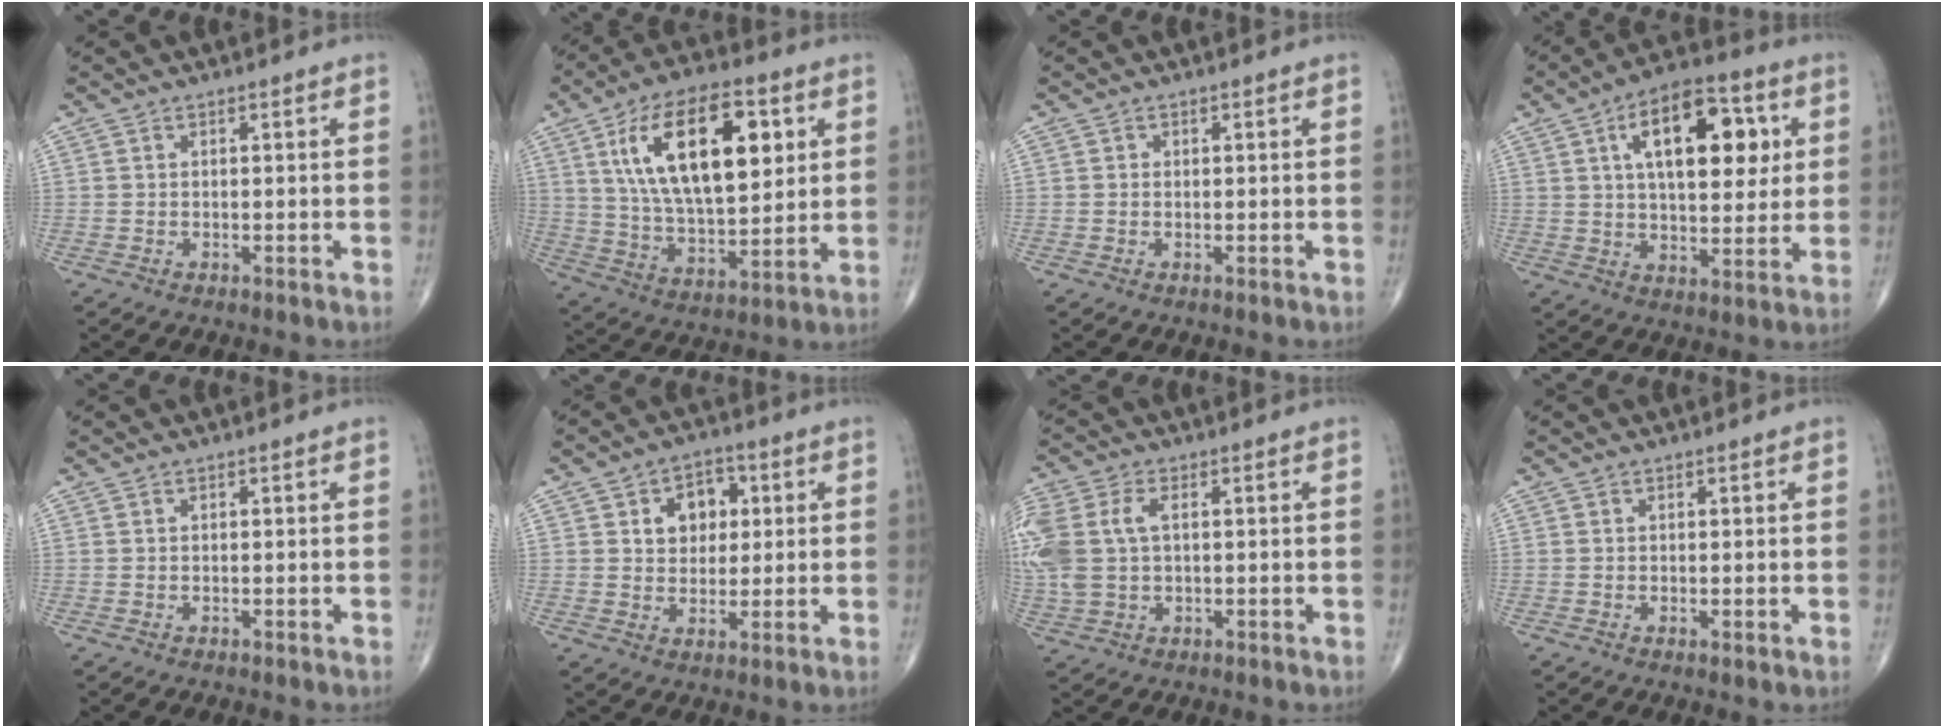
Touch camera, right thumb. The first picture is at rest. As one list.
[{"total": 22.0, "force": [7.1, 10.2, 18.1], "torque": [-0.289, -0.019, 0.124]}, {"total": 0.0}, {"total": 18.0, "force": [5.4, 9.0, 14.6], "torque": [-0.189, -0.001, 0.081]}, {"total": 0.0}, {"total": 7.9, "force": [2.2, 5.9, 4.7], "torque": [-0.030, -0.001, 0.031]}, {"total": 12.8, "force": [1.6, 8.2, 9.7], "torque": [-0.266, 0.014, 0.034]}, {"total": 0.6, "force": [0.1, 0.2, 0.5], "torque": [-0.012, -0.004, -0.001]}]